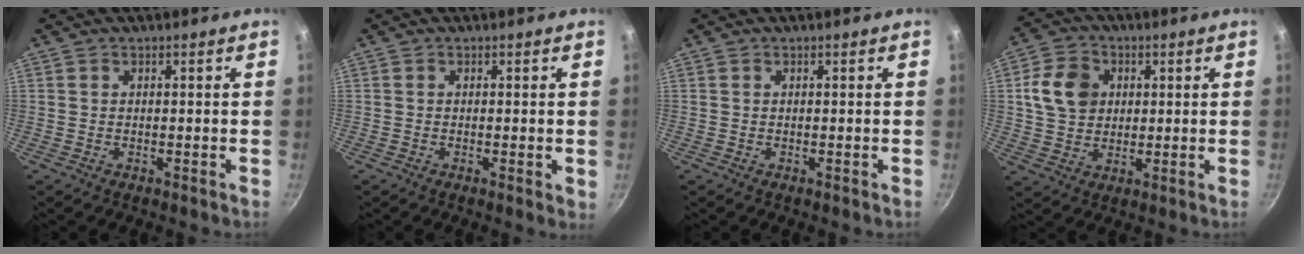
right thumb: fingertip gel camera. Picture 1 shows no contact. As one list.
[{"total": 1.0, "force": [-0.1, 0.3, 1.0], "torque": [-0.013, -0.004, -0.003]}, {"total": 0.0}, {"total": 9.8, "force": [2.2, 8.0, 5.3], "torque": [-0.073, 0.005, 0.032]}]